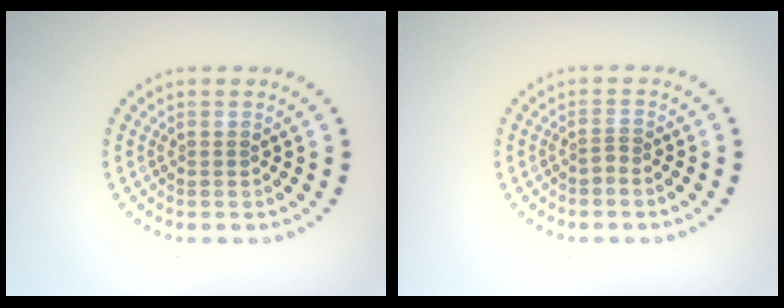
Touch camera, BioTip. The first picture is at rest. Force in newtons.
{"total": 0.6, "press": 0.3, "slide": 0.5}